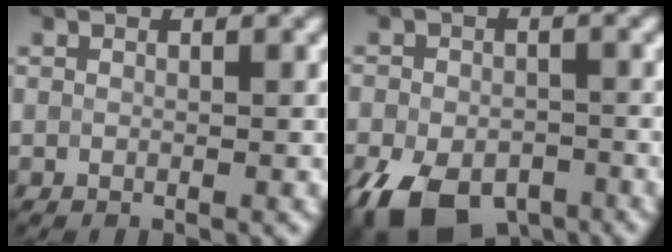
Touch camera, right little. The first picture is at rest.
{"total": 8.9, "force": [-5.8, 4.7, 4.9], "torque": [-0.098, -0.032, -0.078]}